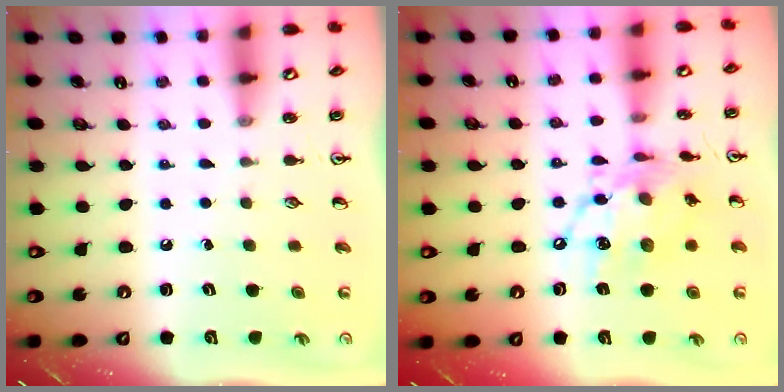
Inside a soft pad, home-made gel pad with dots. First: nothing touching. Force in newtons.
{"total": 14.0, "press": 13.9, "slide": 1.1}